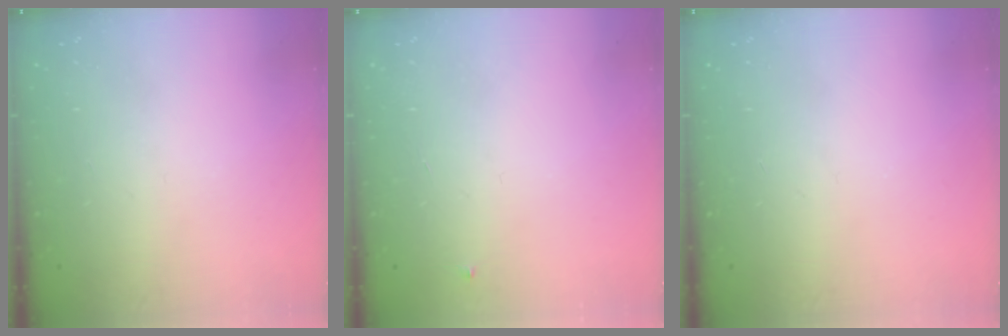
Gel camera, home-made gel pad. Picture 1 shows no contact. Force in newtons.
{"total": 3.0, "press": 2.9, "slide": 0.4}
{"total": 0.0}